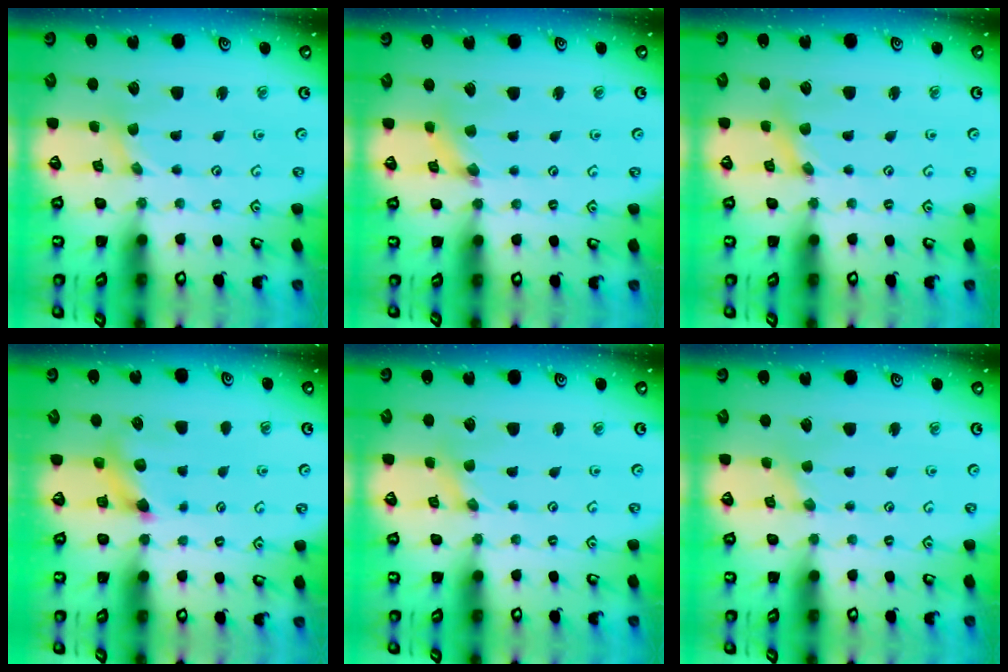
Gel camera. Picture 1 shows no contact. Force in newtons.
{"total": 2.4, "press": 2.4, "slide": 0.4}
{"total": 1.5, "press": 1.5, "slide": 0.0}
{"total": 6.7, "press": 6.7, "slide": 0.6}
{"total": 0.0}
{"total": 1.2, "press": 1.2, "slide": 0.3}